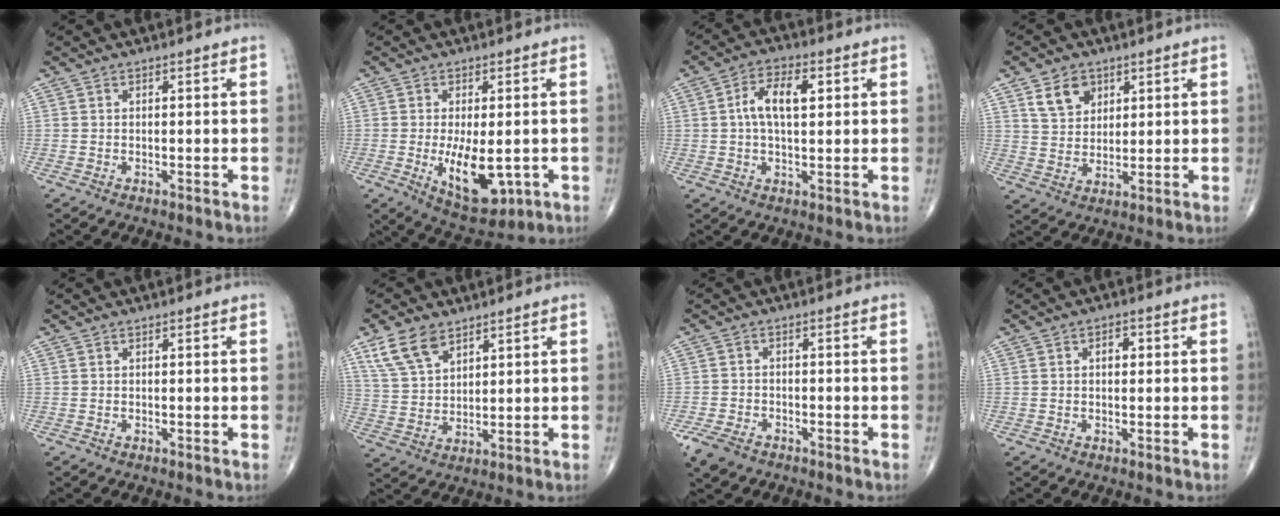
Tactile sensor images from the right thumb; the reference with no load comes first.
{"total": 10.6, "force": [-2.0, 4.8, 9.2], "torque": [-0.132, -0.018, -0.016]}
{"total": 7.8, "force": [1.6, 3.8, 6.6], "torque": [-0.122, 0.014, 0.025]}
{"total": 6.7, "force": [3.5, 4.8, 3.2], "torque": [-0.036, -0.019, 0.068]}
{"total": 0.0}
{"total": 8.5, "force": [5.4, 4.7, 4.6], "torque": [-0.079, -0.019, 0.114]}
{"total": 5.3, "force": [-3.5, 3.0, 2.6], "torque": [-0.059, 0.005, -0.064]}
{"total": 2.3, "force": [0.5, 1.4, 1.8], "torque": [-0.023, 0.007, 0.005]}